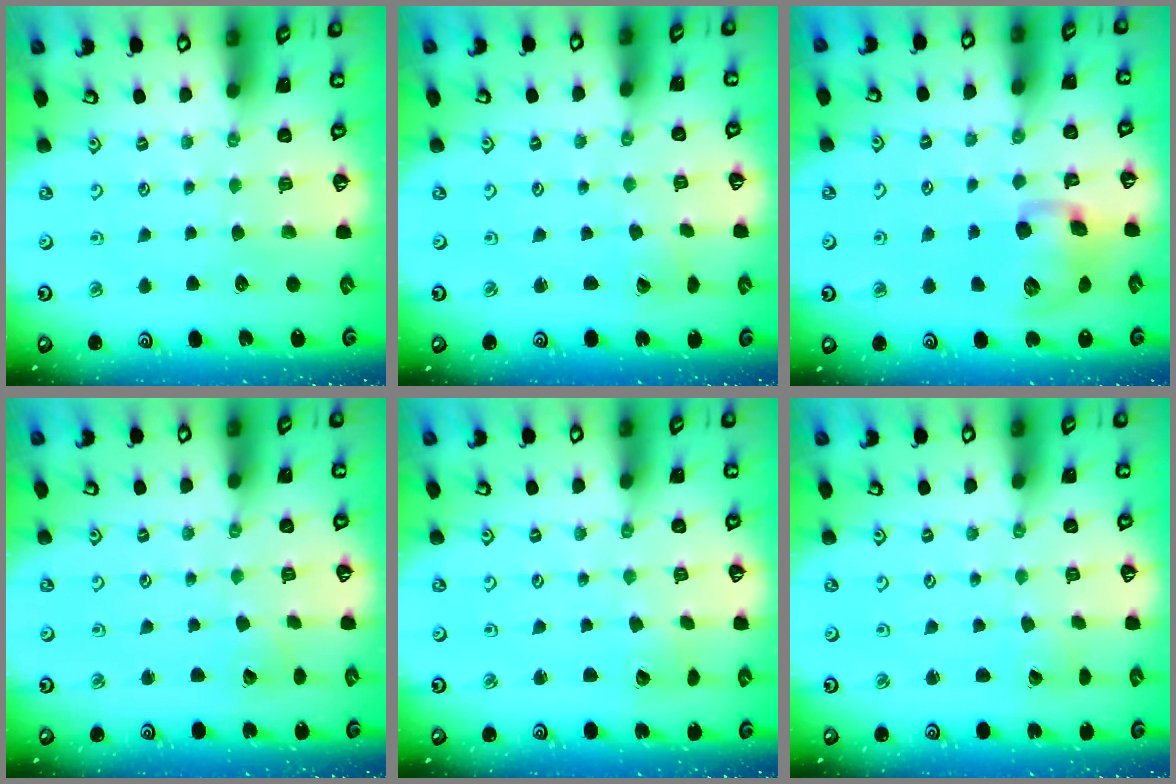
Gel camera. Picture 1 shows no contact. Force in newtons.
{"total": 1.8, "press": 1.7, "slide": 0.1}
{"total": 11.7, "press": 11.6, "slide": 2.1}
{"total": 2.6, "press": 2.6, "slide": 0.3}
{"total": 2.9, "press": 2.9, "slide": 0.2}
{"total": 2.1, "press": 2.1, "slide": 0.1}